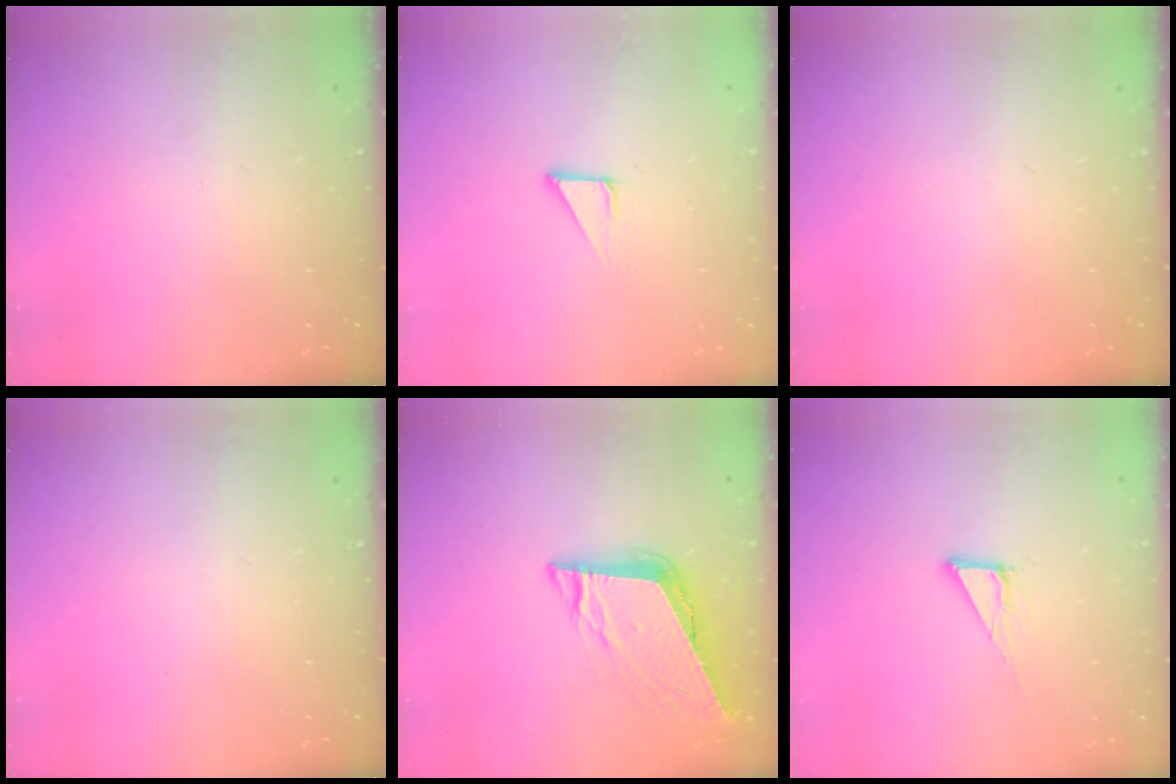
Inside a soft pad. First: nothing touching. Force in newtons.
{"total": 2.1, "press": 2.1, "slide": 0.0}
{"total": 0.0}
{"total": 0.0}
{"total": 9.8, "press": 9.3, "slide": 3.1}
{"total": 5.6, "press": 5.6, "slide": 0.3}